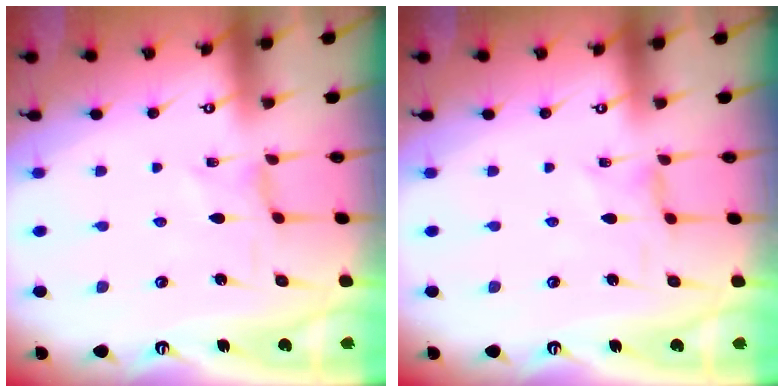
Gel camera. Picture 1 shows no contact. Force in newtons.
{"total": 0.8, "press": 0.7, "slide": 0.2}